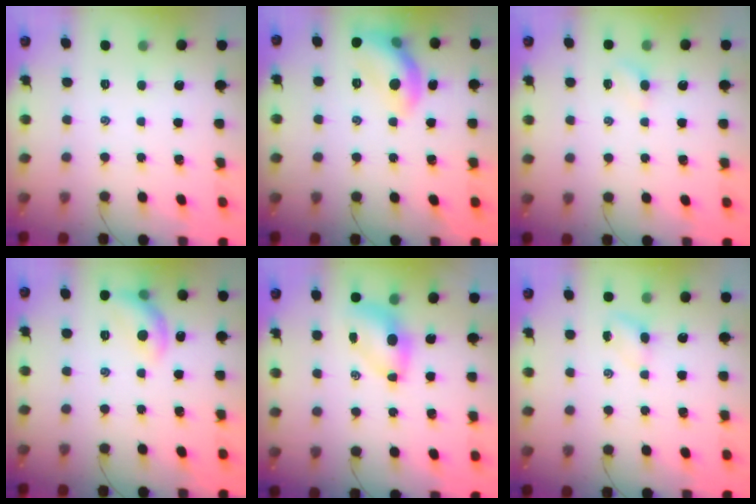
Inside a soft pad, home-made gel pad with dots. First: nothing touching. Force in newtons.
{"total": 12.1, "press": 12.1, "slide": 1.0}
{"total": 2.8, "press": 2.6, "slide": 1.0}
{"total": 9.5, "press": 9.5, "slide": 0.7}
{"total": 6.5, "press": 6.4, "slide": 1.1}
{"total": 3.0, "press": 2.9, "slide": 0.9}